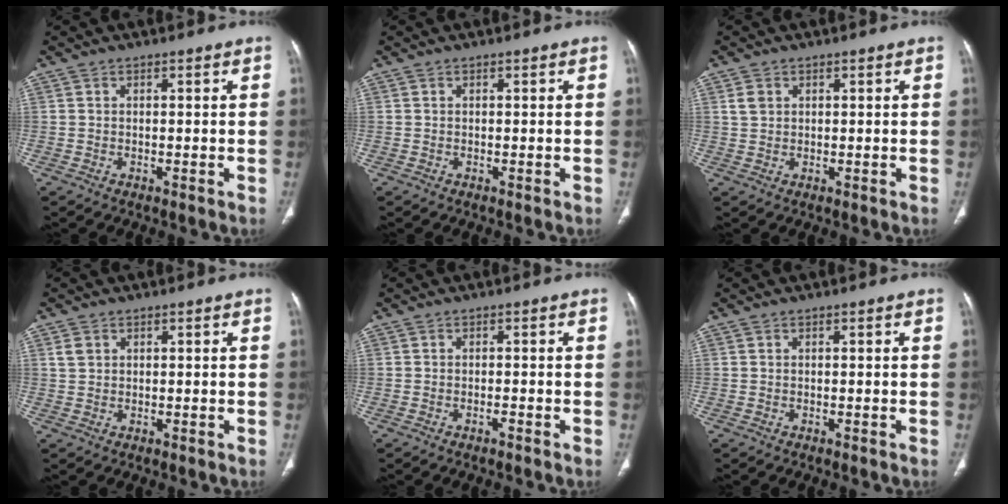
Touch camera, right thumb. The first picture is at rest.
{"total": 0.0}
{"total": 2.2, "force": [0.9, 1.7, 1.1], "torque": [-0.019, 0.001, 0.020]}
{"total": 1.9, "force": [0.8, 1.5, 0.9], "torque": [-0.015, 0.000, 0.018]}
{"total": 0.8, "force": [-0.6, 0.2, 0.5], "torque": [-0.012, 0.004, -0.012]}
{"total": 0.0}